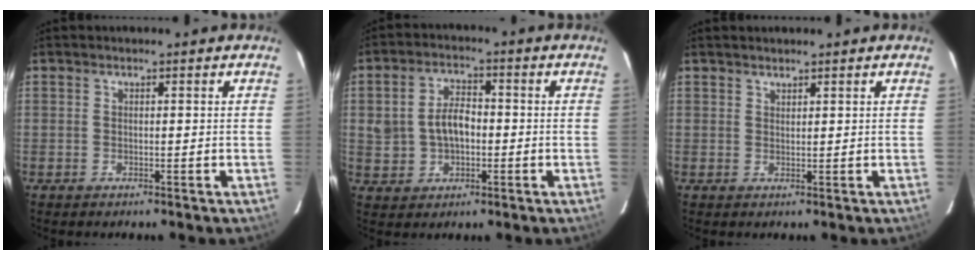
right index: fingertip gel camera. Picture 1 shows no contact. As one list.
[{"total": 7.4, "force": [-0.3, 5.1, 5.4], "torque": [-0.110, 0.015, 0.005]}, {"total": 1.2, "force": [1.1, 0.2, 0.2], "torque": [-0.004, 0.002, 0.021]}]